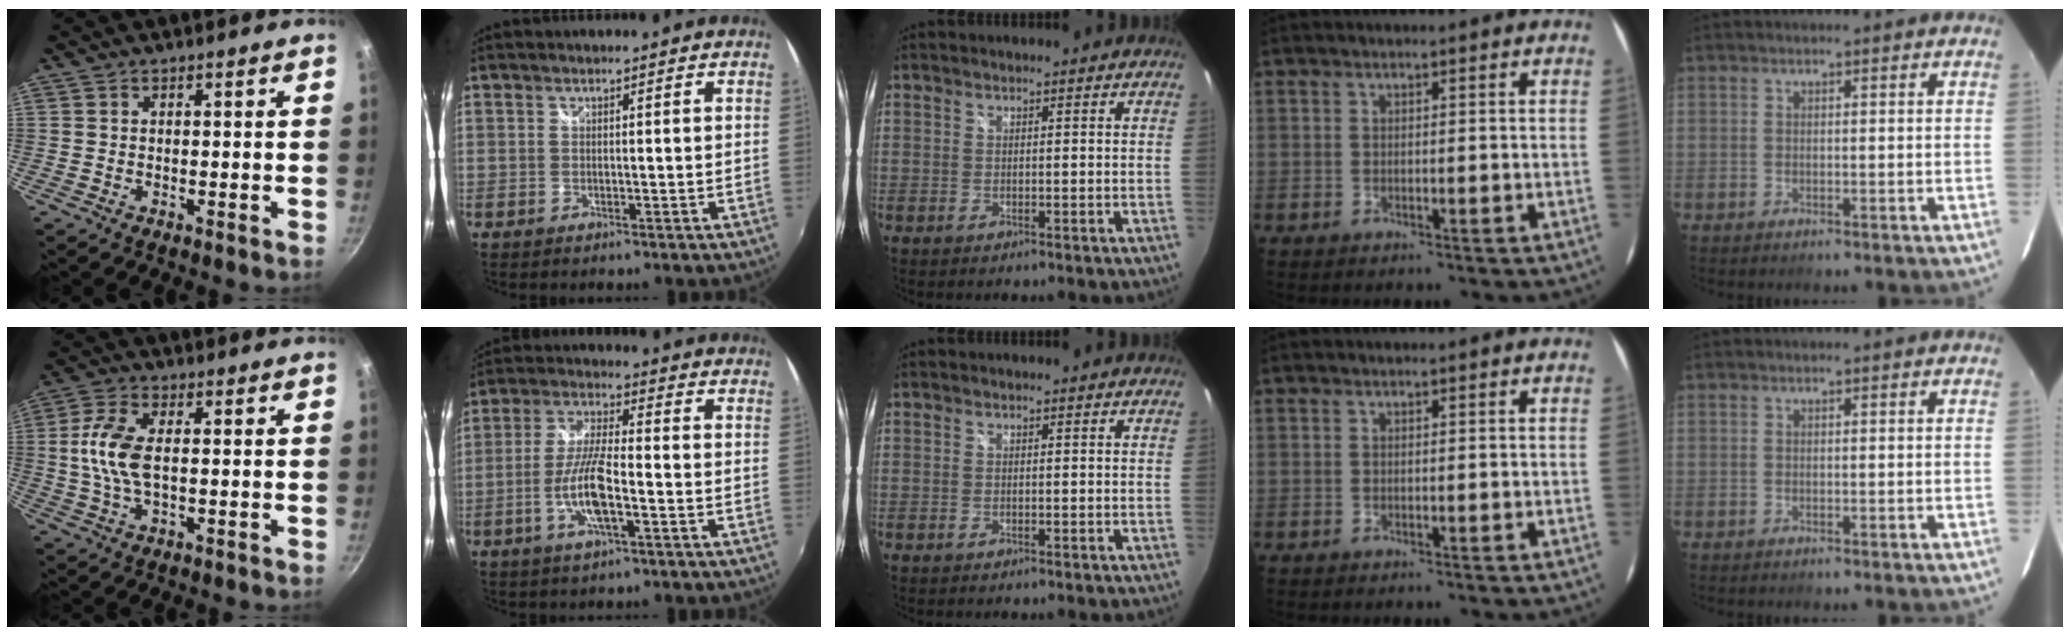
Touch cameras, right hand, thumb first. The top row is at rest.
{"thumb": {"total": 8.6, "force": [0.3, 4.3, 7.5], "torque": [-0.155, 0.012, -0.001]}, "index": {"total": 9.4, "force": [-3.3, 1.6, 8.6], "torque": [-0.177, -0.003, -0.064]}}